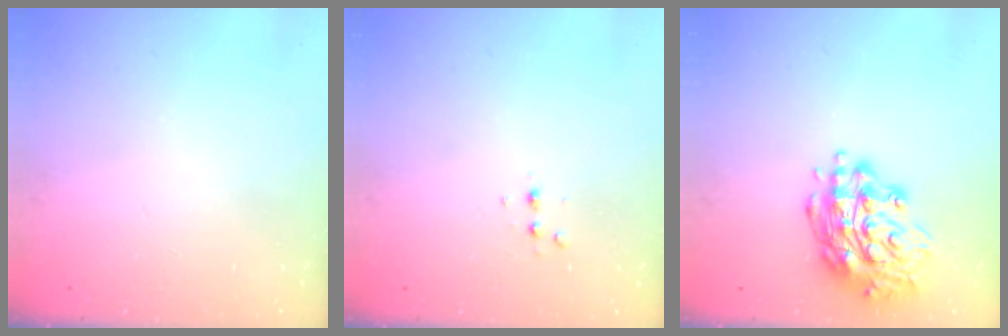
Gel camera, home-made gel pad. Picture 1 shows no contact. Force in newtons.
{"total": 2.6, "press": 2.5, "slide": 0.8}
{"total": 16.6, "press": 16.6, "slide": 1.6}